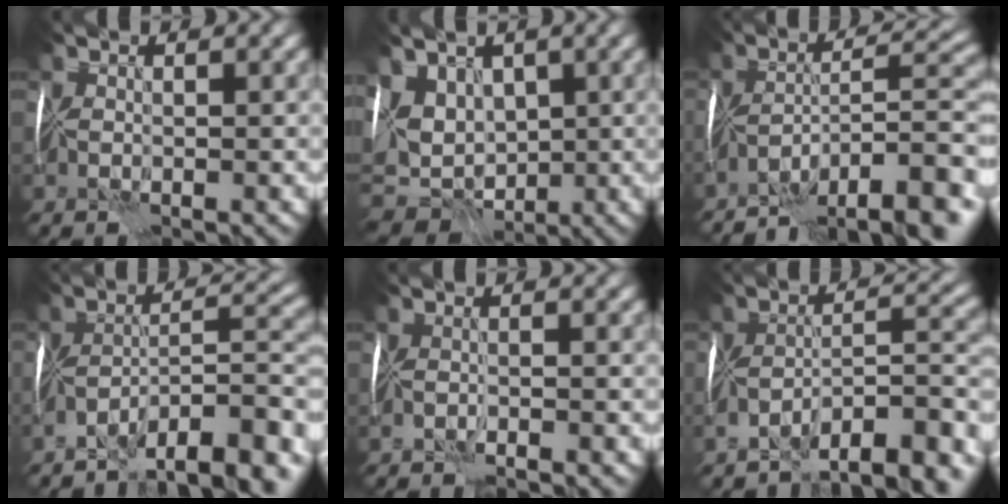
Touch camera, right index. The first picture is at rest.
{"total": 9.8, "force": [1.7, 7.3, 6.3], "torque": [-0.123, 0.014, 0.033]}
{"total": 11.5, "force": [-8.7, 2.4, 7.2], "torque": [-0.111, -0.004, -0.136]}
{"total": 11.0, "force": [-8.4, 2.5, 6.5], "torque": [-0.084, 0.003, -0.132]}
{"total": 2.1, "force": [-2.0, -0.6, 0.1], "torque": [-0.003, -0.002, -0.033]}
{"total": 9.9, "force": [-7.9, 2.4, 5.5], "torque": [-0.065, -0.005, -0.121]}